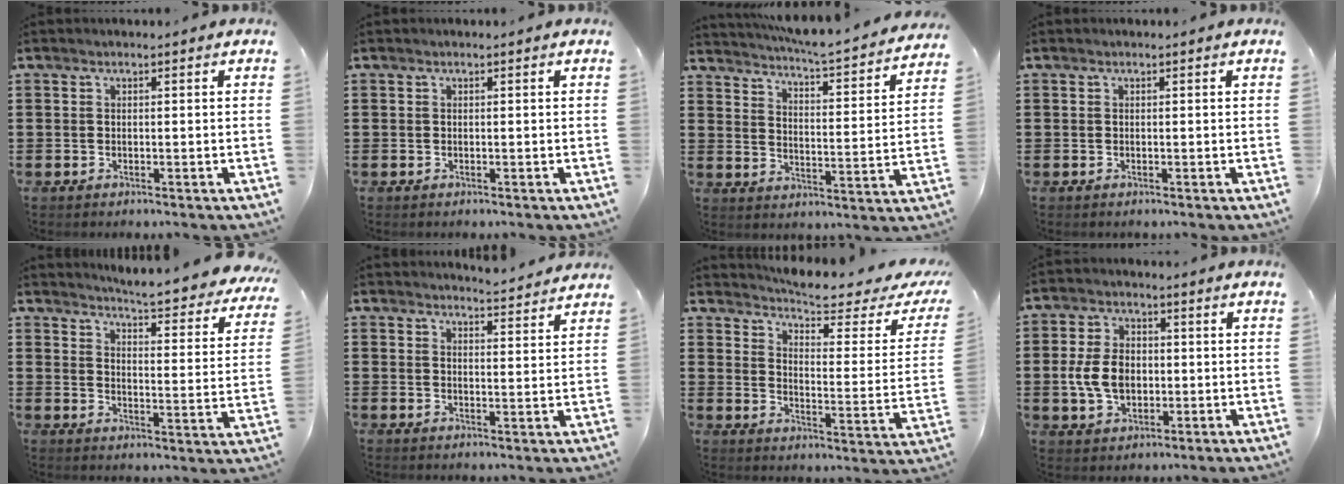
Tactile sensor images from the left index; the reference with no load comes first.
{"total": 0.0}
{"total": 4.5, "force": [4.3, -0.7, 1.2], "torque": [-0.047, -0.041, 0.064]}
{"total": 0.0}
{"total": 5.2, "force": [4.9, -0.6, 1.8], "torque": [-0.042, -0.050, 0.077]}
{"total": 3.5, "force": [3.4, -0.3, 0.2], "torque": [-0.007, -0.018, 0.062]}
{"total": 5.5, "force": [4.8, 0.1, 2.7], "torque": [-0.062, -0.042, 0.074]}
{"total": 6.6, "force": [-0.4, 4.5, 4.8], "torque": [-0.107, 0.003, -0.015]}